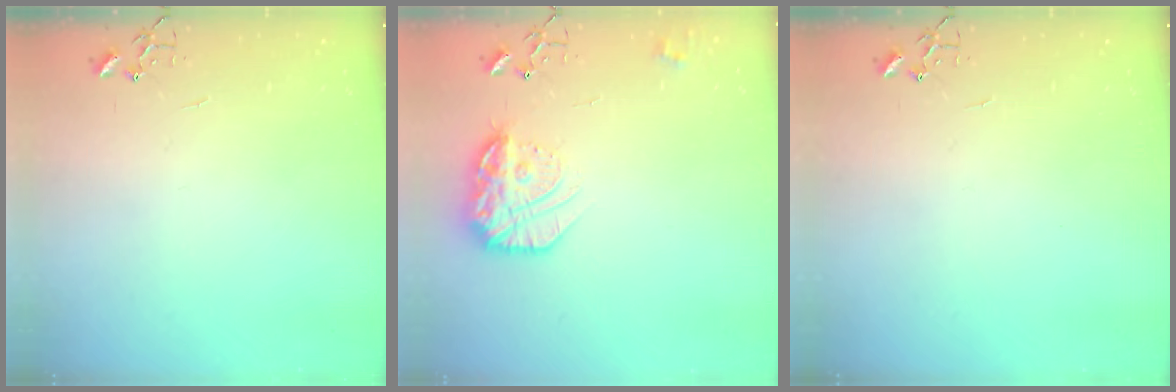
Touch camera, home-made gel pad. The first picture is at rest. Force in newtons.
{"total": 17.7, "press": 17.6, "slide": 1.0}
{"total": 0.0}